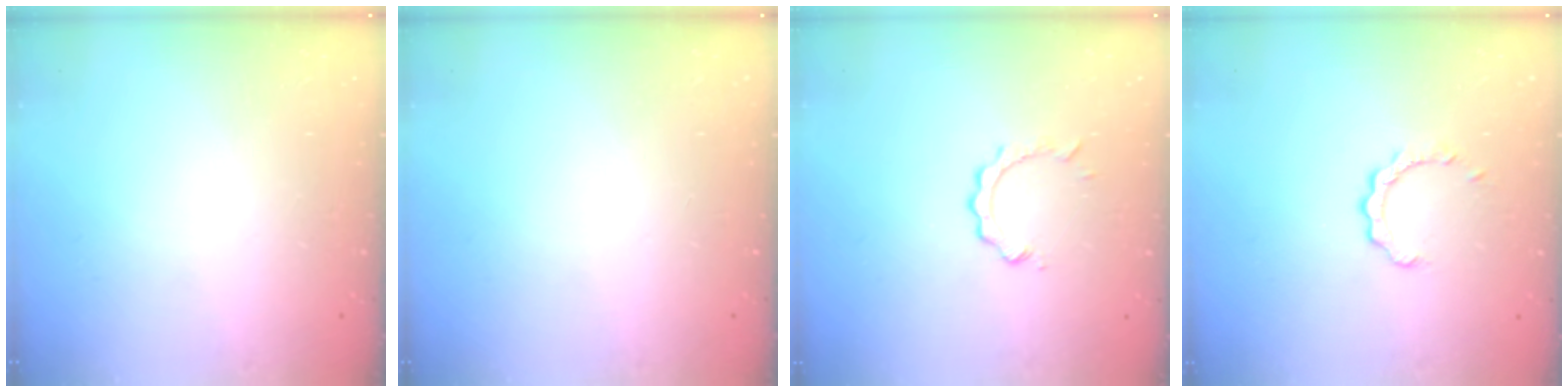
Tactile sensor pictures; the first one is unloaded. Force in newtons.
{"total": 0.0}
{"total": 3.8, "press": 3.7, "slide": 0.4}
{"total": 2.3, "press": 2.3, "slide": 0.2}